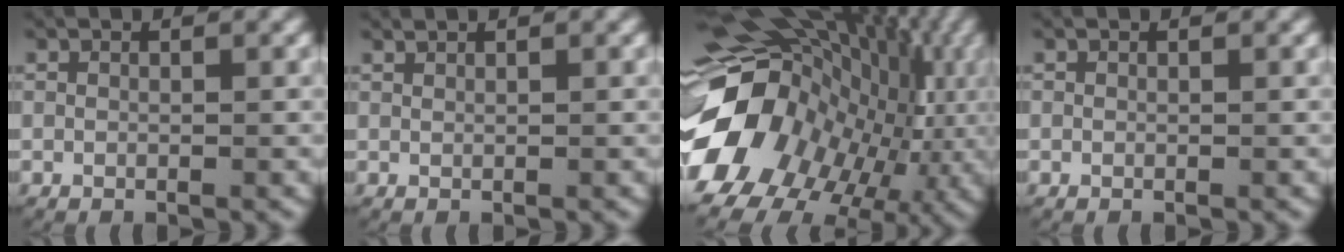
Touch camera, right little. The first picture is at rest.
{"total": 0.6, "force": [0.4, -0.5, -0.1], "torque": [-0.004, -0.003, 0.012]}
{"total": 22.8, "force": [0.6, 17.5, 14.6], "torque": [-0.254, -0.014, 0.002]}
{"total": 0.0}